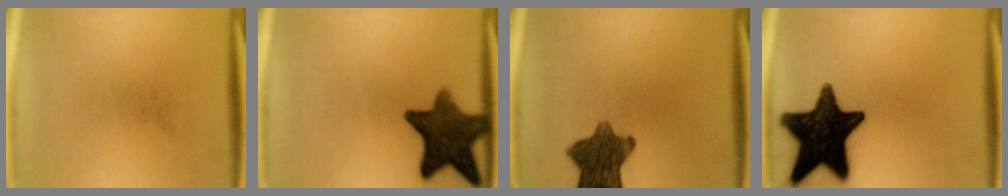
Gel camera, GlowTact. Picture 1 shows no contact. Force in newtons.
{"total": 12.1}
{"total": 9.9}
{"total": 19.0}